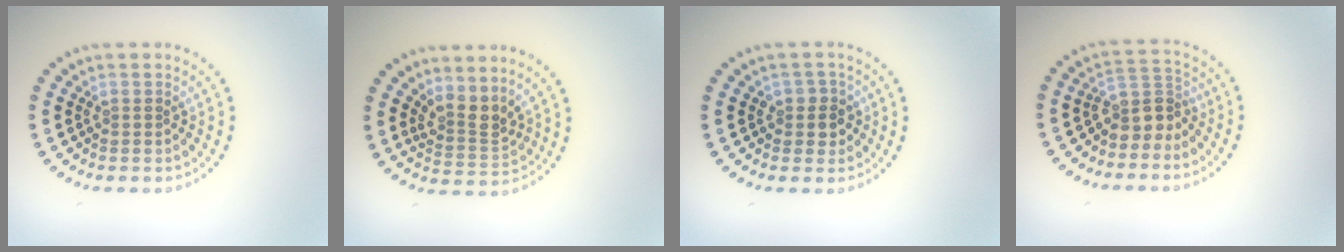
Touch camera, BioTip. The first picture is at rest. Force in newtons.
{"total": 2.7, "press": 2.0, "slide": 1.8}
{"total": 1.9, "press": 1.7, "slide": 0.8}
{"total": 3.1, "press": 2.2, "slide": 2.1}